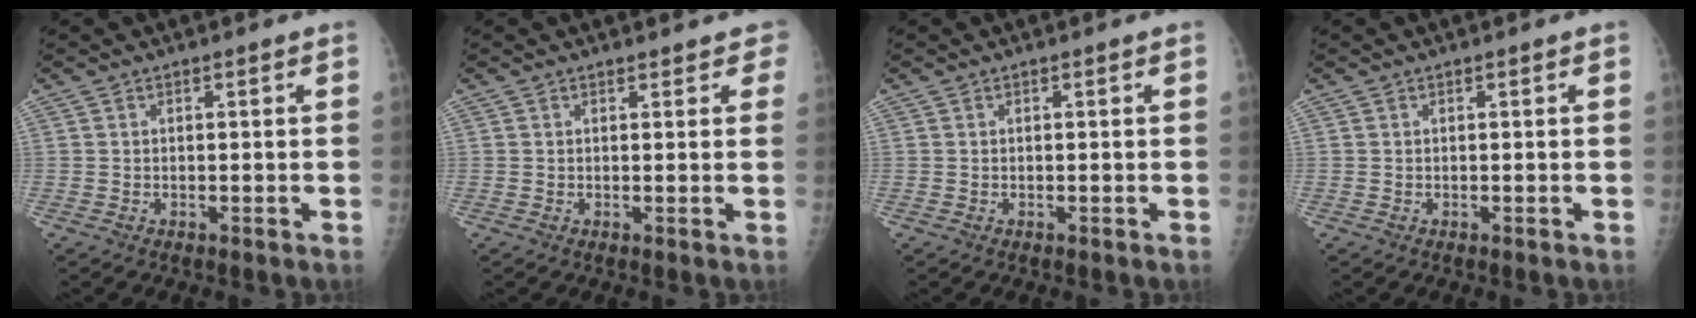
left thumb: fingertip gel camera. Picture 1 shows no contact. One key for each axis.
{"total": 2.8, "fx": 2.2, "fy": 1.4, "fz": 1.0, "tx": 0.019, "ty": -0.003, "tz": 0.014}
{"total": 0.0}
{"total": 0.0}